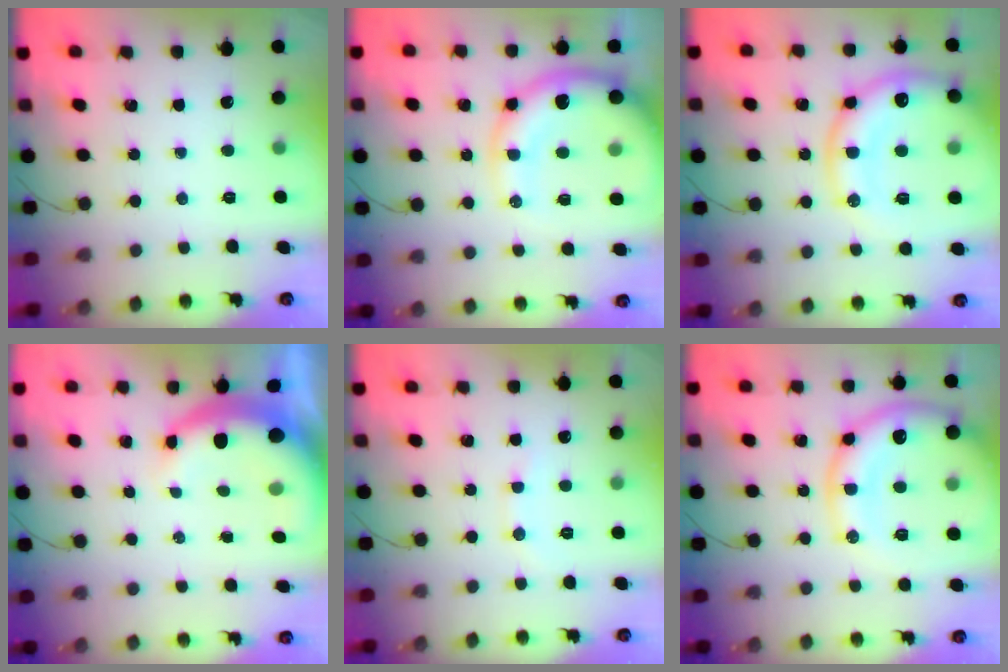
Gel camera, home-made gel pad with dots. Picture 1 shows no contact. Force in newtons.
{"total": 17.5, "press": 17.1, "slide": 3.8}
{"total": 21.3, "press": 21.1, "slide": 2.5}
{"total": 8.5, "press": 8.4, "slide": 1.5}
{"total": 5.9, "press": 5.8, "slide": 1.2}
{"total": 16.2, "press": 16.0, "slide": 2.4}